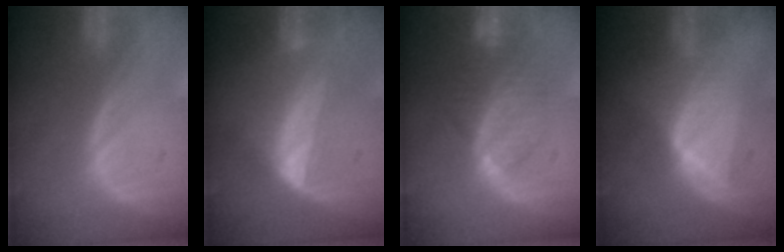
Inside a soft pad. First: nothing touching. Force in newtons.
{"total": 6.4, "press": 5.9, "slide": 2.5}
{"total": 8.3, "press": 7.1, "slide": 4.4}
{"total": 7.1, "press": 7.1, "slide": 0.2}